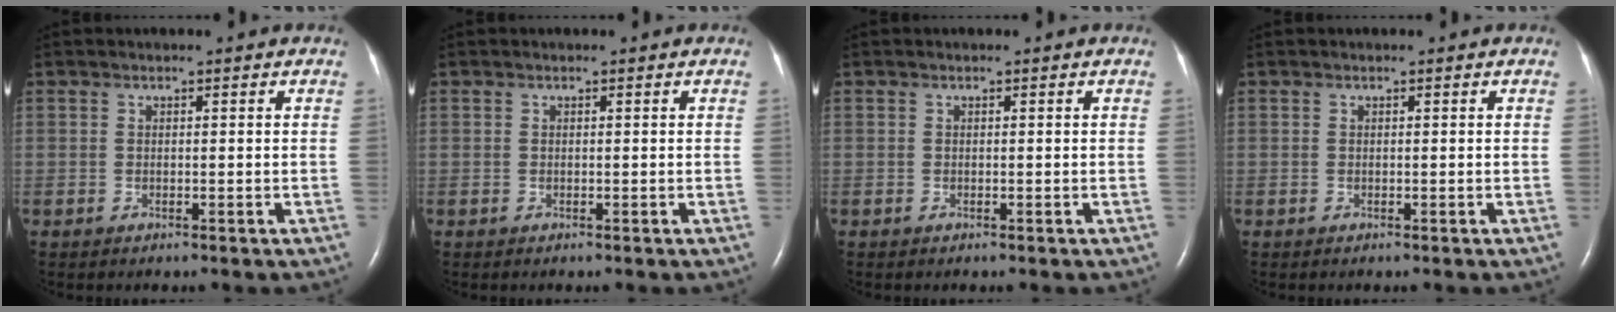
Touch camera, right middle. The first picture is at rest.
{"total": 0.0}
{"total": 0.0}
{"total": 0.0}